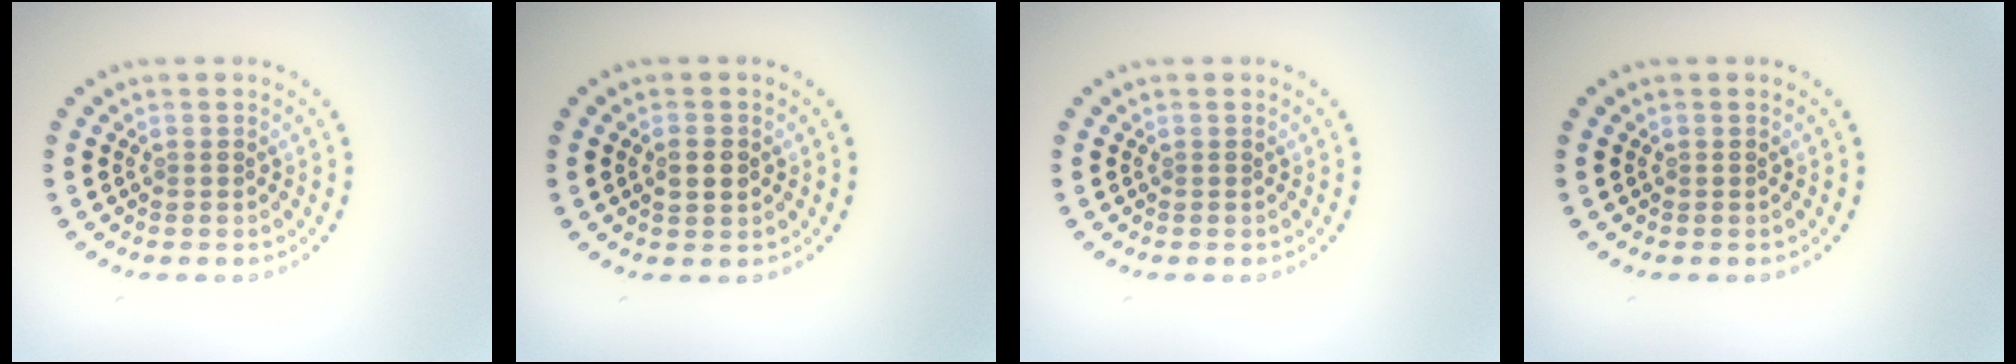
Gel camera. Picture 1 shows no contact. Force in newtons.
{"total": 1.5, "press": 1.5, "slide": 0.2}
{"total": 0.0}
{"total": 0.0}